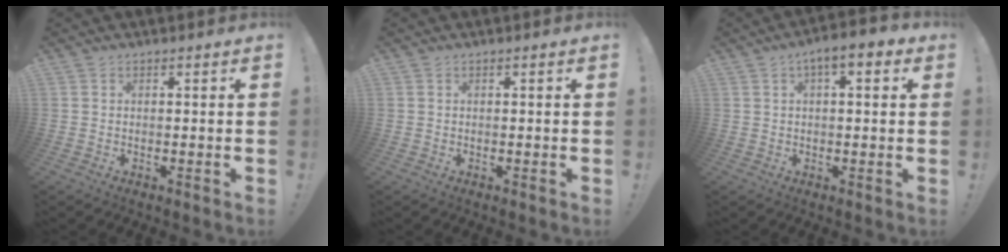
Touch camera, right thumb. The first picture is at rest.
{"total": 0.0}
{"total": 5.8, "force": [2.1, 2.3, 4.9], "torque": [-0.060, -0.006, 0.031]}